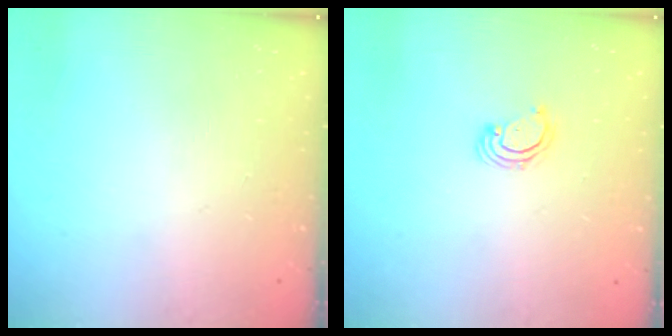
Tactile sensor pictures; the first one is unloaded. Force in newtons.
{"total": 2.4, "press": 2.4, "slide": 0.2}